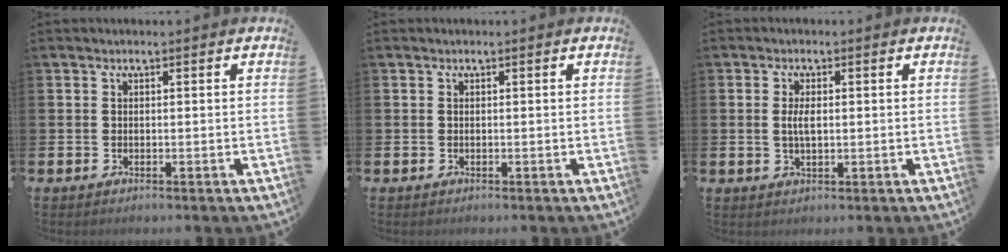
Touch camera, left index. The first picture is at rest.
{"total": 0.0}
{"total": 2.7, "force": [0.3, 1.1, 2.4], "torque": [-0.035, 0.000, 0.000]}